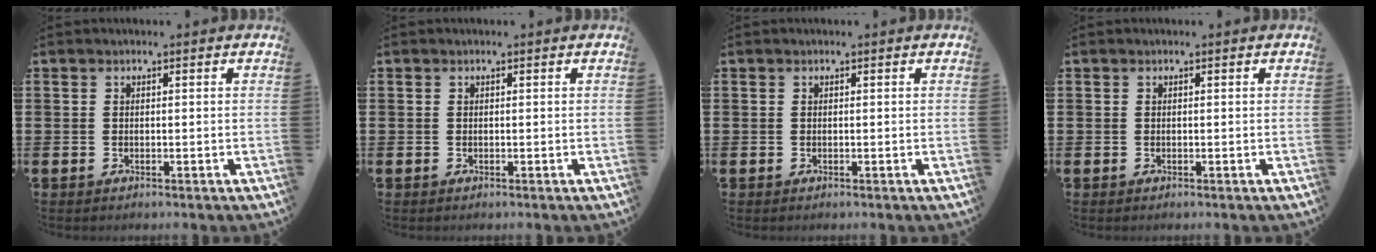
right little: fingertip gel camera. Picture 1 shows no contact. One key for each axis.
{"total": 0.0}
{"total": 0.0}
{"total": 0.0}